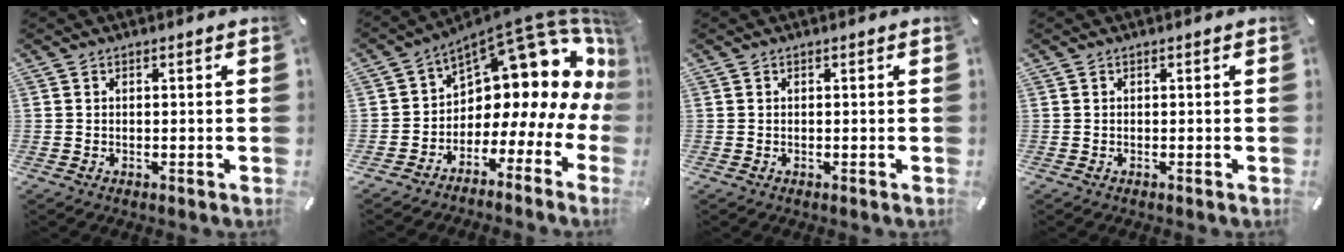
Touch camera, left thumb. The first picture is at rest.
{"total": 13.1, "force": [8.0, 7.4, 7.3], "torque": [-0.099, -0.080, 0.141]}
{"total": 0.0}
{"total": 0.0}